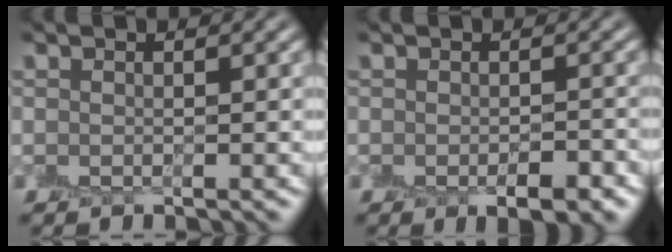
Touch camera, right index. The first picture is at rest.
{"total": 3.2, "force": [-1.7, 1.4, 2.3], "torque": [-0.031, -0.011, -0.020]}